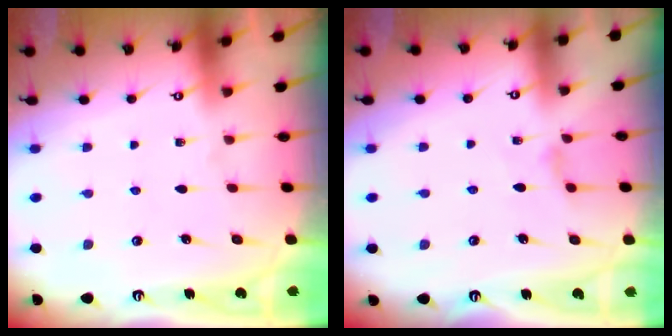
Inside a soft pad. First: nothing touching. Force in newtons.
{"total": 2.1, "press": 2.1, "slide": 0.4}